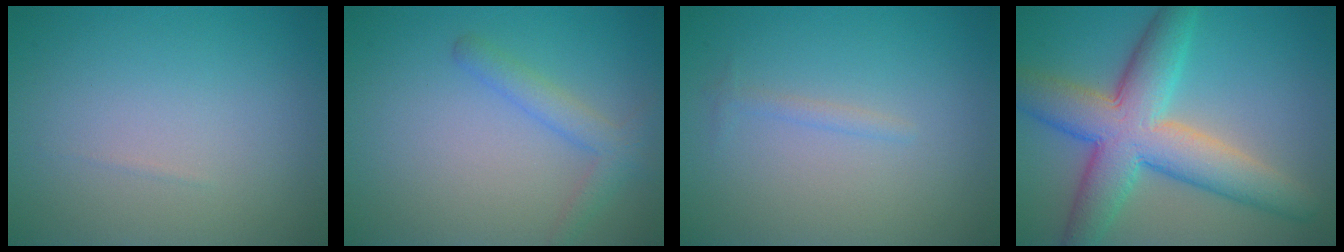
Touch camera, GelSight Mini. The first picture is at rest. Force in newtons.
{"total": 2.3, "press": 2.3, "slide": 0.1}
{"total": 0.8, "press": 0.8, "slide": 0.0}
{"total": 9.4, "press": 9.3, "slide": 0.5}